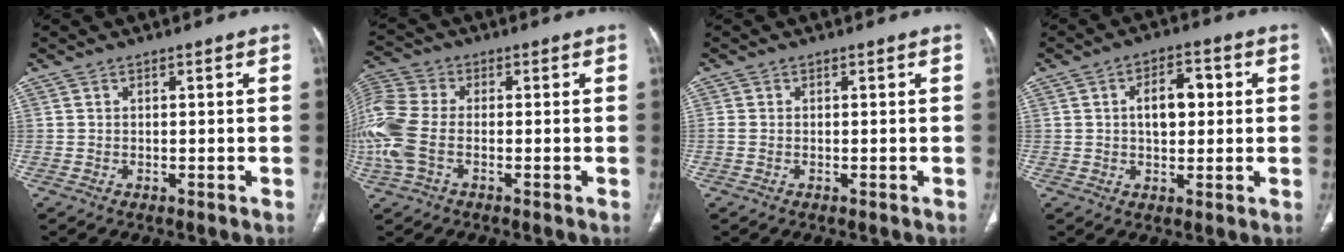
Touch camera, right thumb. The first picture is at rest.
{"total": 12.9, "force": [-2.1, 7.9, 9.9], "torque": [-0.266, 0.013, -0.040]}
{"total": 1.1, "force": [-0.2, 0.7, 0.8], "torque": [-0.025, -0.003, -0.003]}
{"total": 7.2, "force": [1.1, 4.3, 5.7], "torque": [-0.072, 0.014, 0.015]}